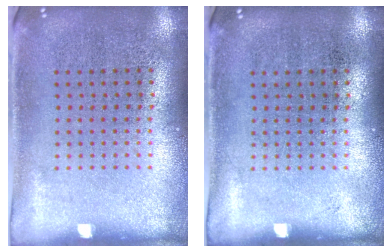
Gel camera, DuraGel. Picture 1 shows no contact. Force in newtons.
{"total": 0.0}